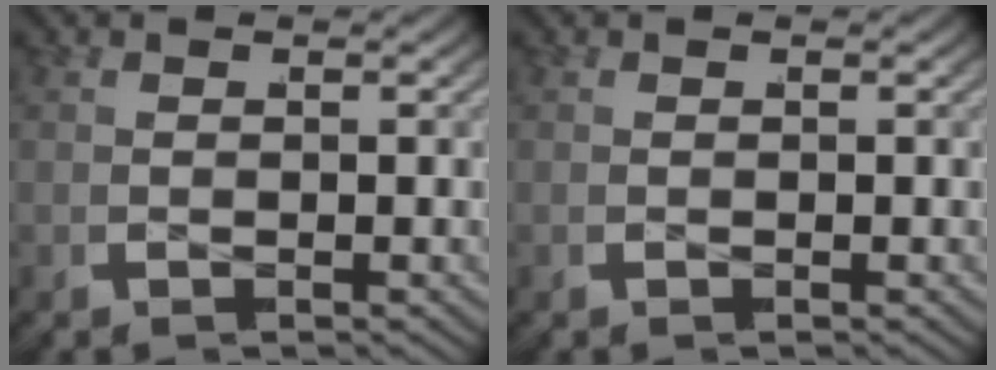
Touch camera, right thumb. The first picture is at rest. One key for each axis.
{"total": 0.0}